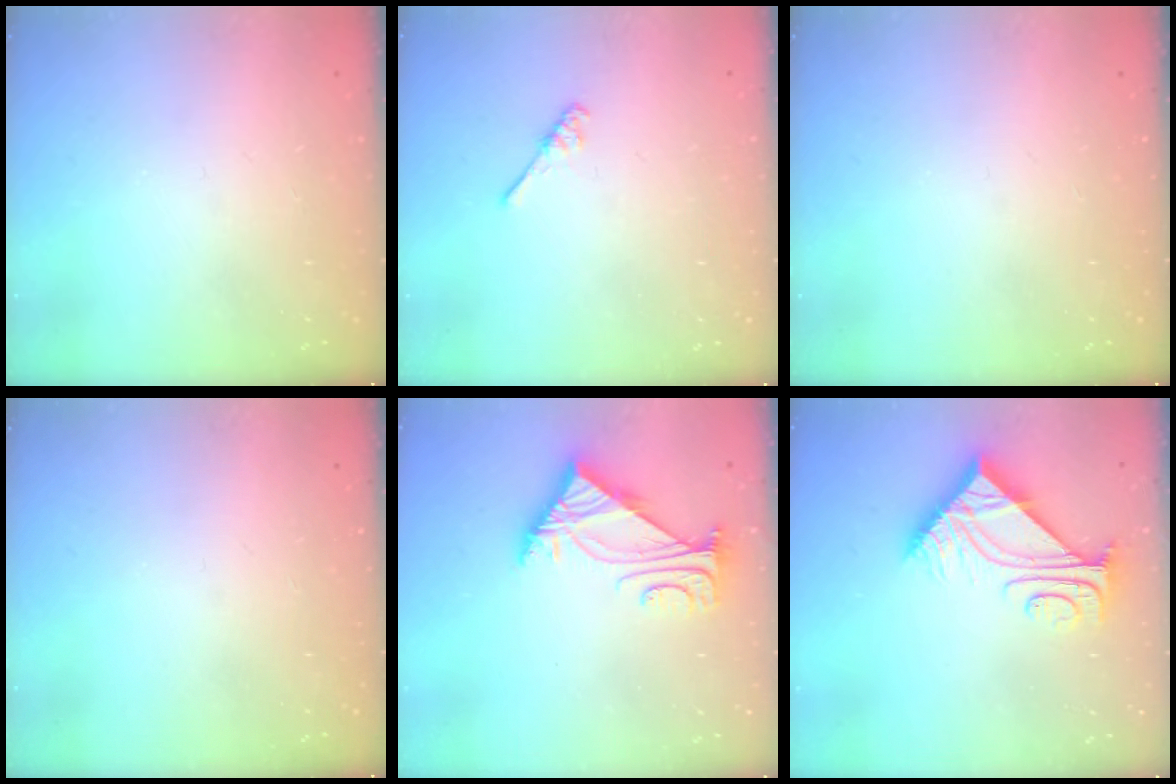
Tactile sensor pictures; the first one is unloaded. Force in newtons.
{"total": 3.1, "press": 3.1, "slide": 0.5}
{"total": 0.0}
{"total": 0.0}
{"total": 5.0, "press": 4.9, "slide": 1.0}
{"total": 9.0, "press": 8.9, "slide": 1.0}